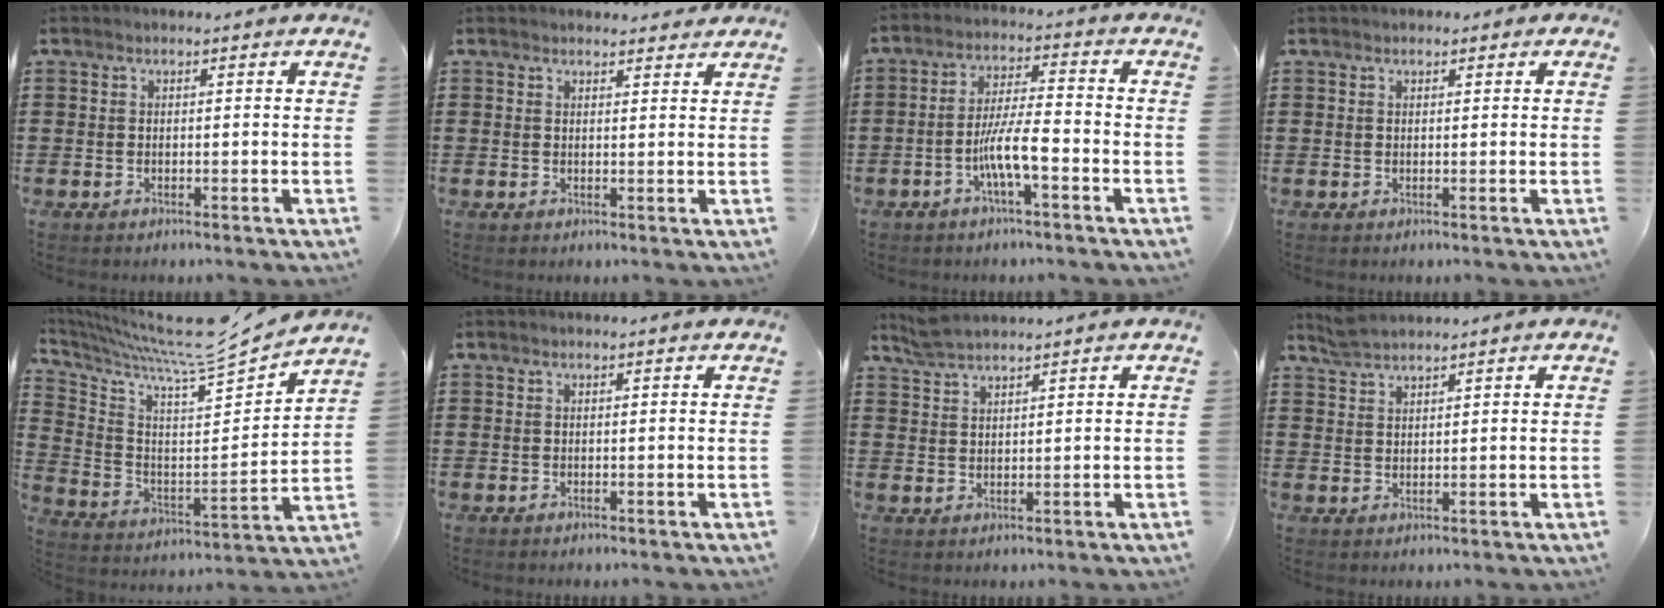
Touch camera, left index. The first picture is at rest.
{"total": 1.8, "force": [1.7, 0.5, 0.2], "torque": [0.001, -0.001, 0.032]}
{"total": 7.0, "force": [-2.9, 1.2, 6.3], "torque": [-0.125, 0.001, -0.057]}
{"total": 0.9, "force": [0.6, 0.6, 0.4], "torque": [-0.009, 0.006, 0.011]}
{"total": 8.7, "force": [8.0, 0.4, 3.4], "torque": [-0.097, -0.068, 0.130]}
{"total": 0.0}
{"total": 3.1, "force": [2.9, 0.3, 1.0], "torque": [-0.028, -0.002, 0.057]}
{"total": 2.7, "force": [2.6, 0.2, 0.7], "torque": [-0.020, 0.001, 0.050]}